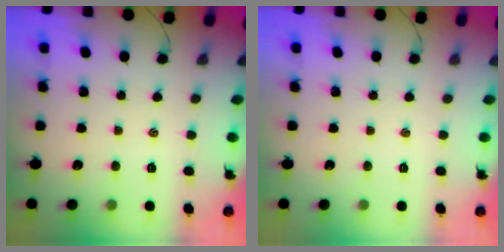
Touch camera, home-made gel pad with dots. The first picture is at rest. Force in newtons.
{"total": 0.0}